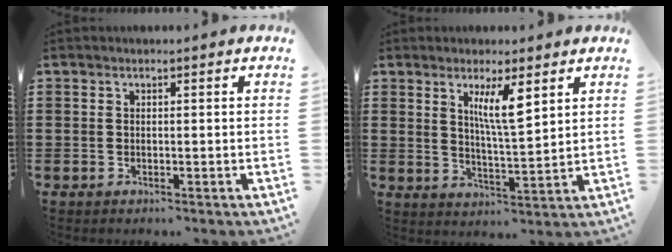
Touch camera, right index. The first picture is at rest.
{"total": 6.2, "force": [3.1, 1.0, 5.3], "torque": [-0.105, -0.001, 0.049]}